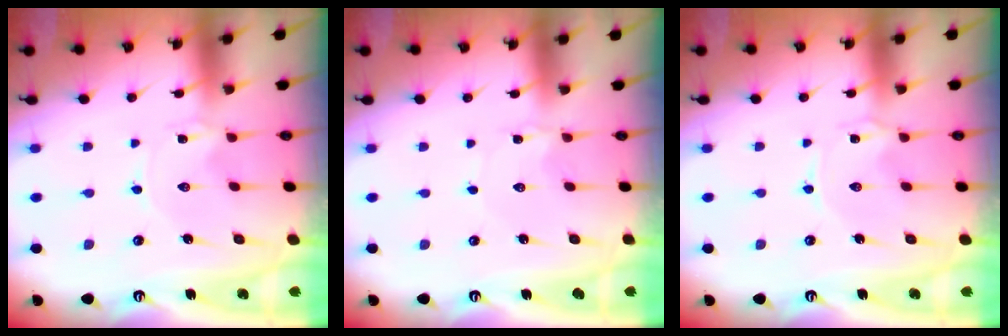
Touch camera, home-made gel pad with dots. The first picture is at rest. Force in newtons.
{"total": 0.8, "press": 0.8, "slide": 0.1}
{"total": 0.0}